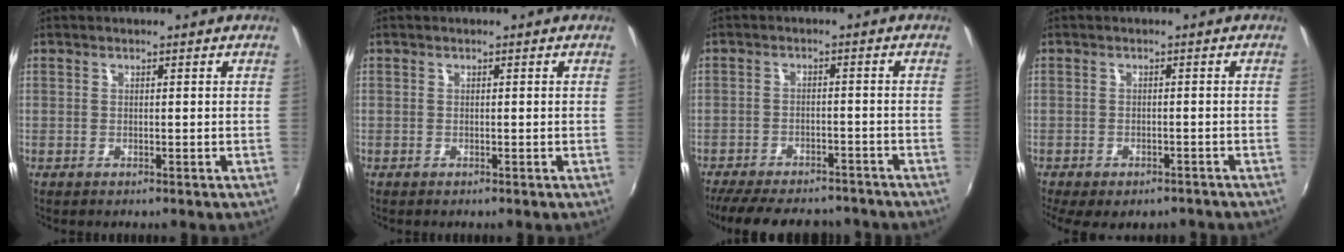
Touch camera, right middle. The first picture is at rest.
{"total": 0.0}
{"total": 16.7, "force": [-14.0, 5.7, 7.2], "torque": [-0.158, -0.013, -0.194]}
{"total": 9.3, "force": [-6.9, 3.8, 4.8], "torque": [-0.106, -0.034, -0.094]}